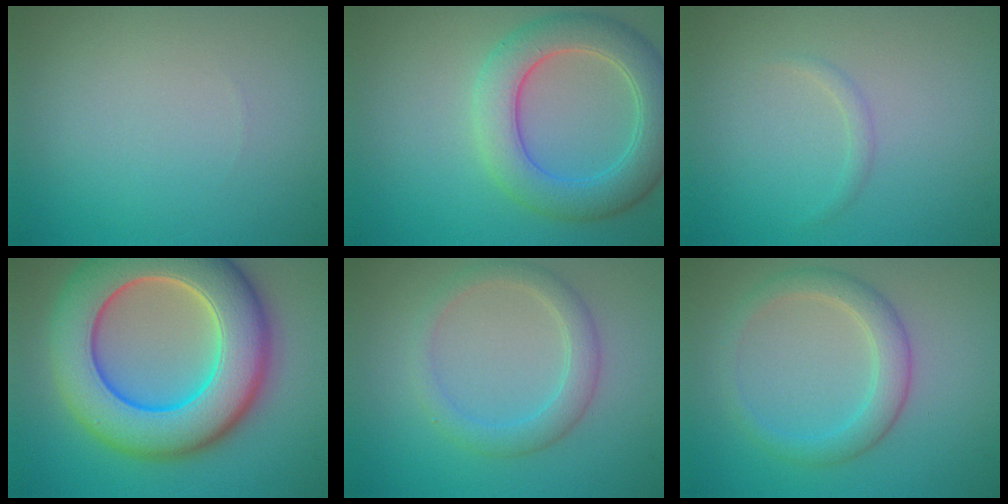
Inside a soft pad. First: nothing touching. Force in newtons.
{"total": 5.9, "press": 5.9, "slide": 0.4}
{"total": 0.7, "press": 0.7, "slide": 0.0}
{"total": 12.7, "press": 12.7, "slide": 0.8}
{"total": 2.8, "press": 2.8, "slide": 0.2}
{"total": 3.1, "press": 3.1, "slide": 0.2}